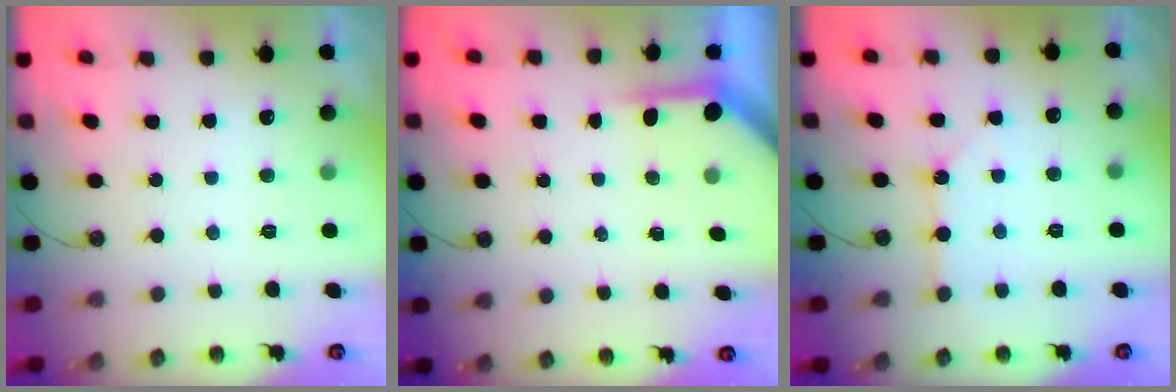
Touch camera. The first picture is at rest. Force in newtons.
{"total": 3.7, "press": 3.7, "slide": 0.4}
{"total": 2.5, "press": 2.5, "slide": 0.3}